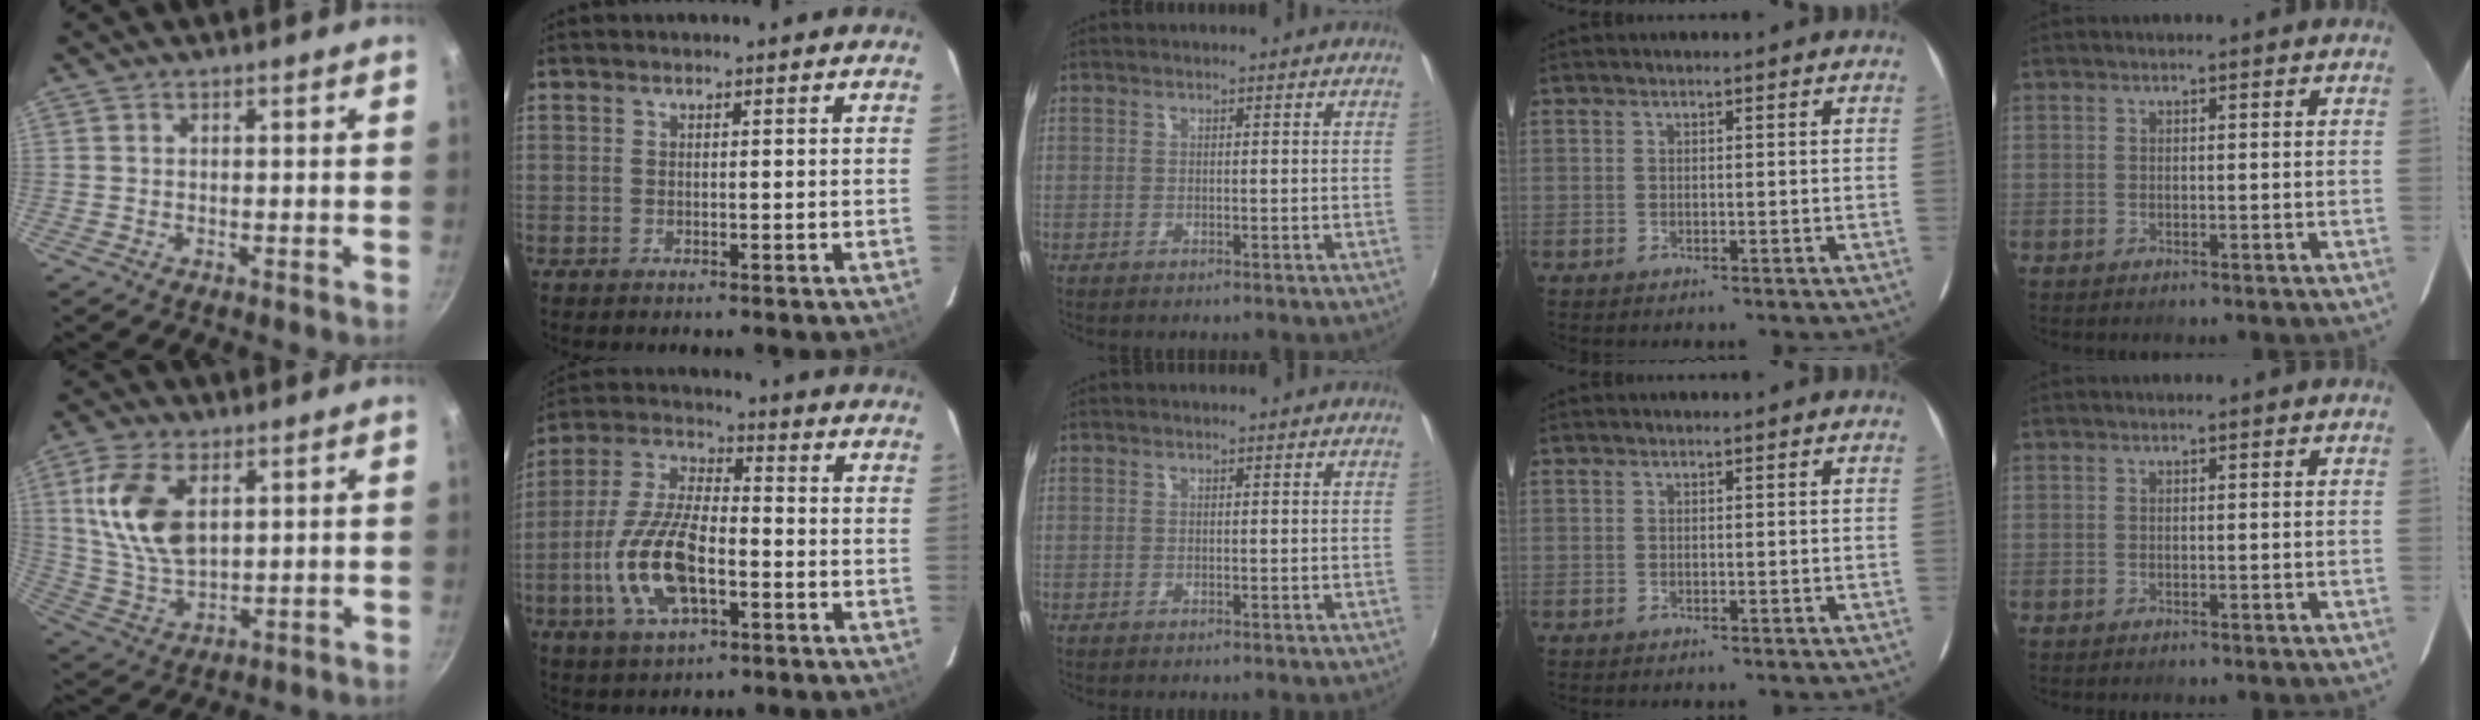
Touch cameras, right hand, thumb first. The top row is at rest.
{"thumb": {"total": 13.7, "force": [4.2, 7.8, 10.4], "torque": [-0.193, -0.018, 0.091]}, "index": {"total": 14.8, "force": [-4.5, 6.2, 12.7], "torque": [-0.274, -0.003, -0.084]}}